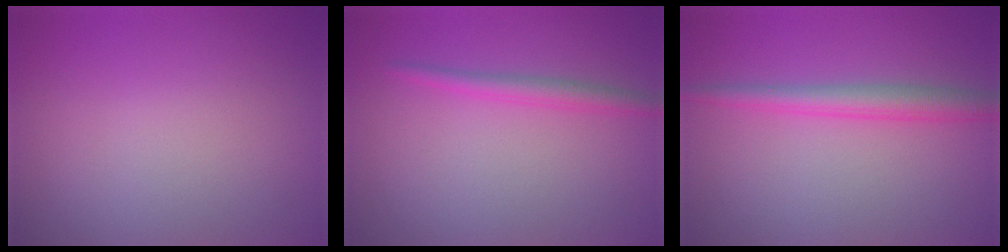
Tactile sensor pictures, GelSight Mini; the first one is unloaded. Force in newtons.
{"total": 1.9, "press": 1.8, "slide": 0.2}
{"total": 3.0, "press": 3.0, "slide": 0.1}